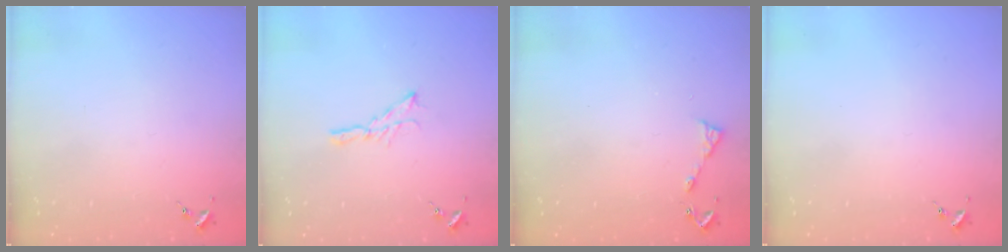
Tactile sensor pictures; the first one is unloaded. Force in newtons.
{"total": 5.3, "press": 5.3, "slide": 0.2}
{"total": 5.6, "press": 5.6, "slide": 0.7}
{"total": 0.0}